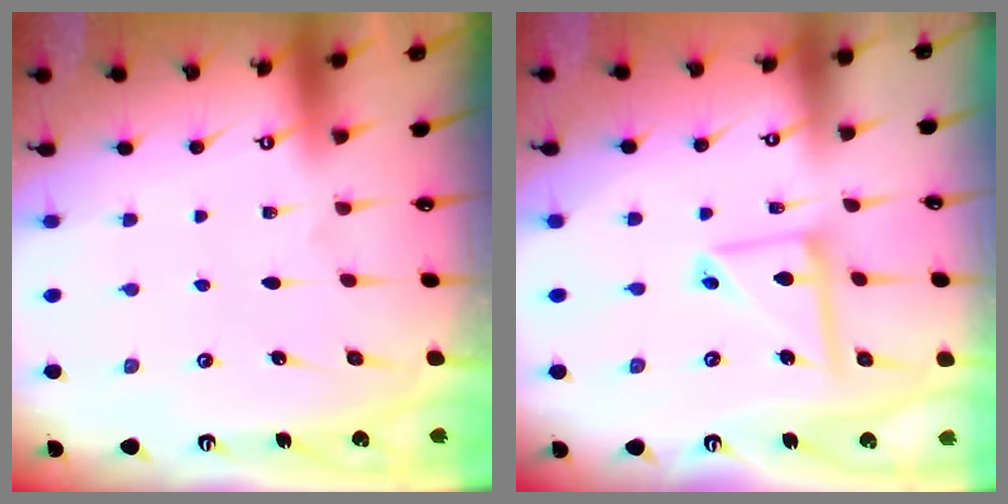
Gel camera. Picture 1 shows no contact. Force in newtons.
{"total": 10.5, "press": 10.5, "slide": 0.9}